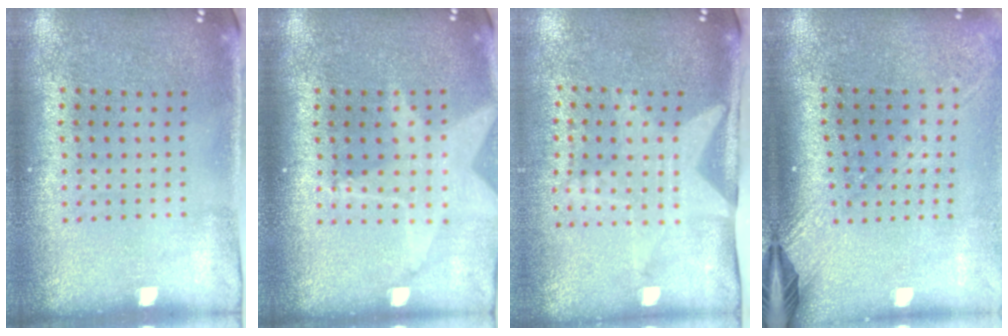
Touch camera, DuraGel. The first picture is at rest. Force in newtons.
{"total": 1.8, "press": 1.5, "slide": 1.1}
{"total": 1.7, "press": 1.5, "slide": 0.7}
{"total": 2.4, "press": 1.8, "slide": 1.7}